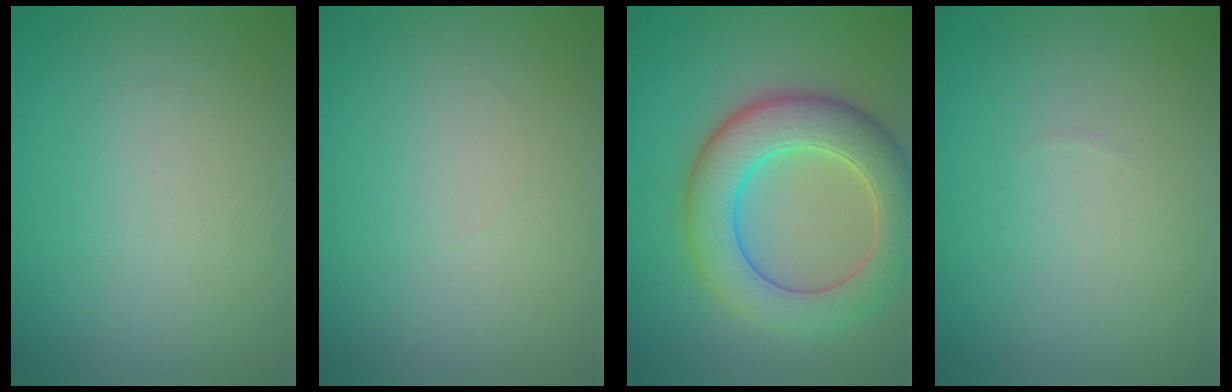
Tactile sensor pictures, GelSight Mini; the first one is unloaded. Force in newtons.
{"total": 0.0}
{"total": 7.6, "press": 7.6, "slide": 0.3}
{"total": 0.0}